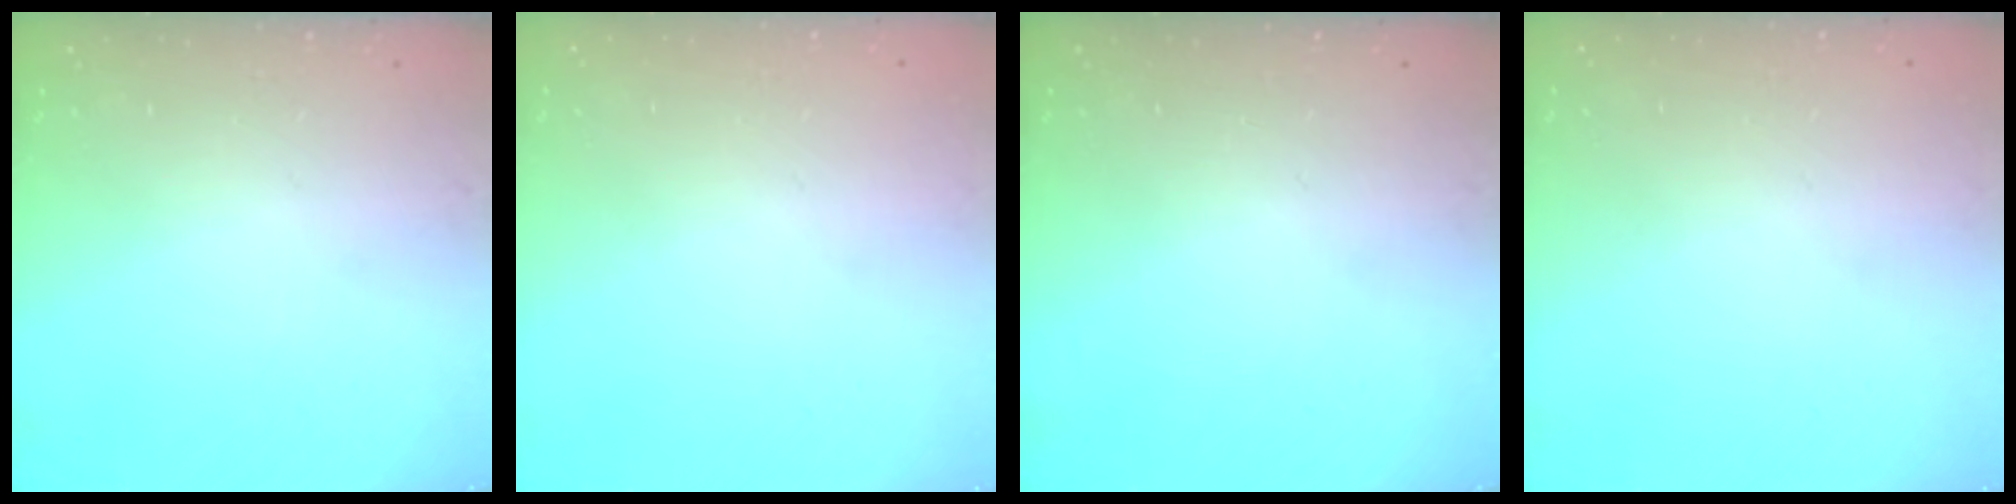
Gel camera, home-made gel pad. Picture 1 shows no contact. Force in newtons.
{"total": 0.0}
{"total": 0.0}
{"total": 0.0}